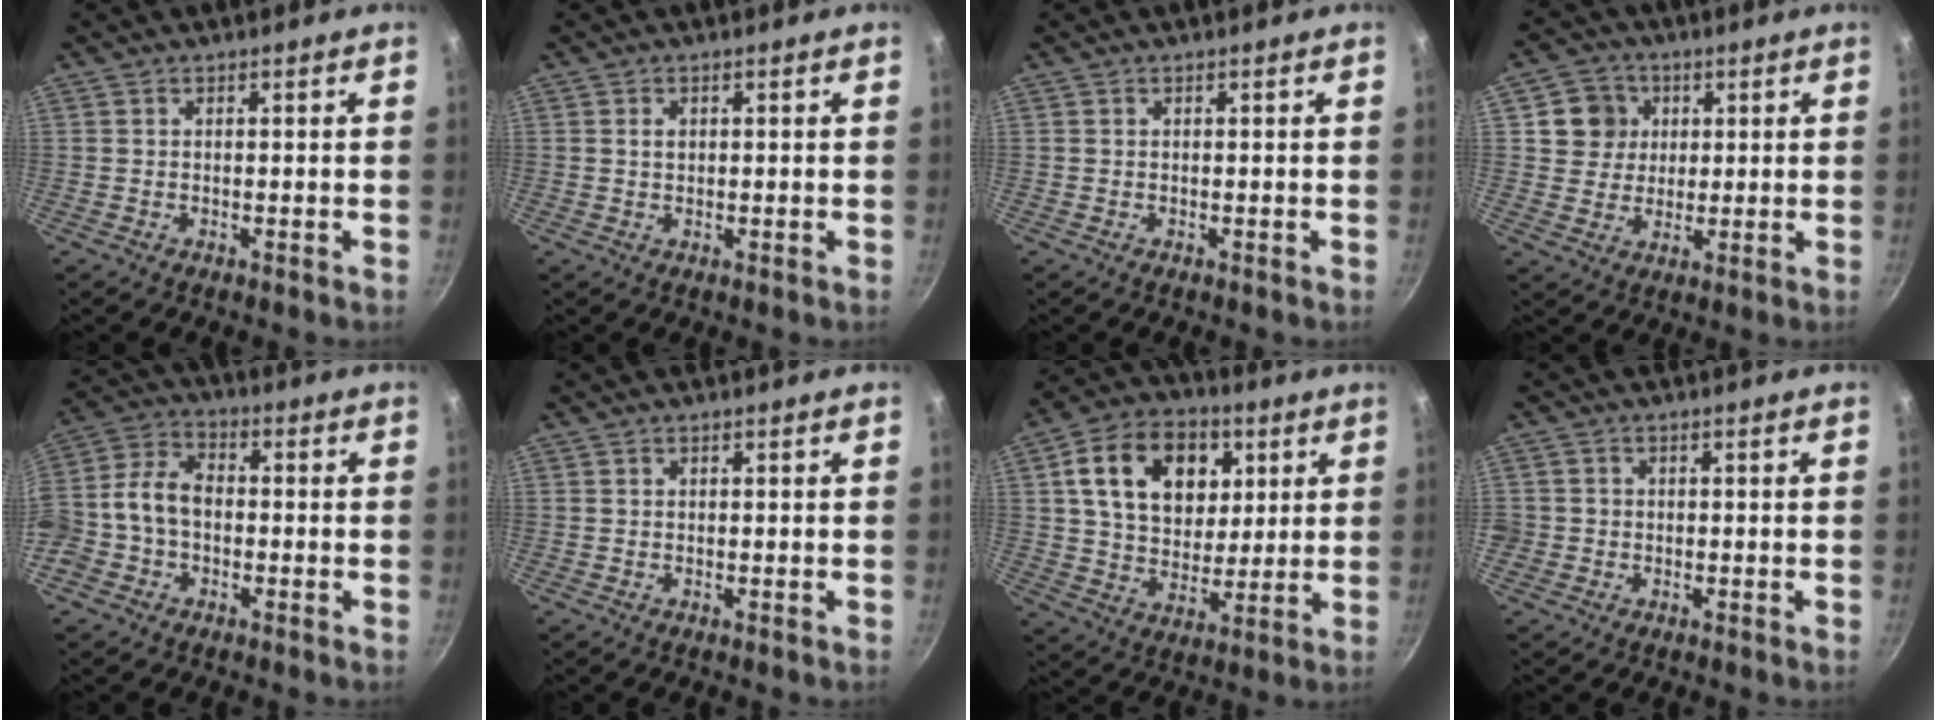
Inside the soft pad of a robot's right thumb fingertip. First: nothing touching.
{"total": 2.1, "force": [0.5, 1.5, 1.4], "torque": [-0.018, 0.002, 0.009]}
{"total": 0.0}
{"total": 7.4, "force": [2.1, 6.8, 2.0], "torque": [0.003, 0.005, 0.031]}
{"total": 11.4, "force": [-1.9, 8.2, 7.7], "torque": [-0.141, 0.041, -0.051]}
{"total": 0.0}
{"total": 18.1, "force": [5.5, 13.2, 11.1], "torque": [-0.158, -0.001, 0.087]}
{"total": 2.3, "force": [-0.6, 2.2, 0.4], "torque": [0.002, 0.008, -0.009]}